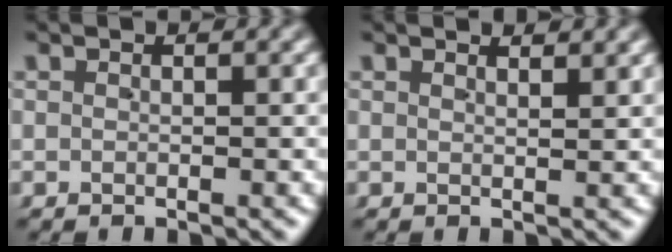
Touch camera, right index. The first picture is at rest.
{"total": 1.2, "force": [1.0, -0.5, 0.3], "torque": [0.002, -0.002, 0.020]}